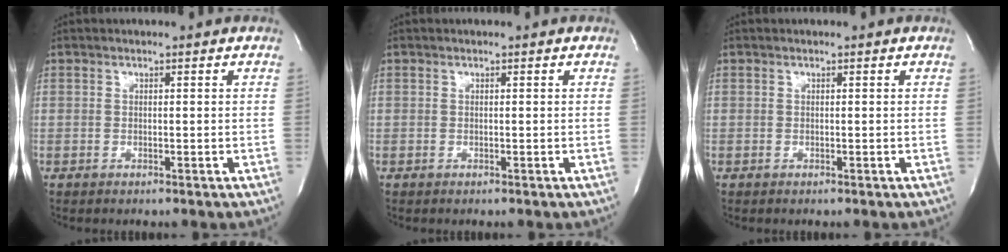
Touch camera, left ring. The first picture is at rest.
{"total": 0.0}
{"total": 0.0}